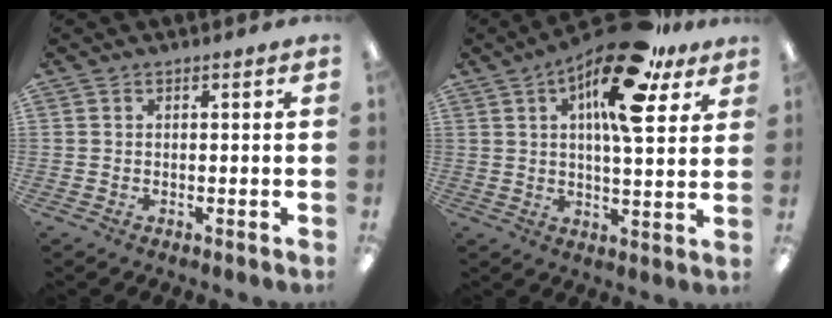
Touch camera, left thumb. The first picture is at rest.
{"total": 18.6, "force": [9.5, 6.4, 14.6], "torque": [-0.227, -0.038, 0.149]}